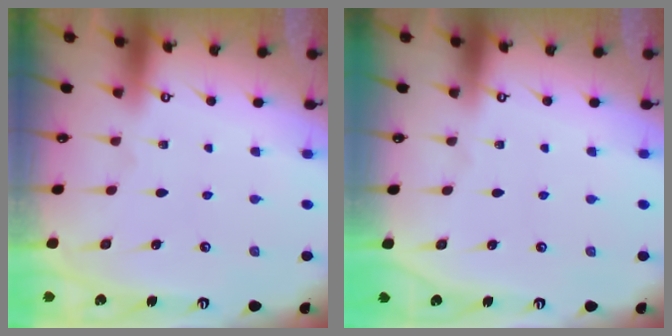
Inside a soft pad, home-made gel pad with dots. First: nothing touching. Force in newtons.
{"total": 0.0}